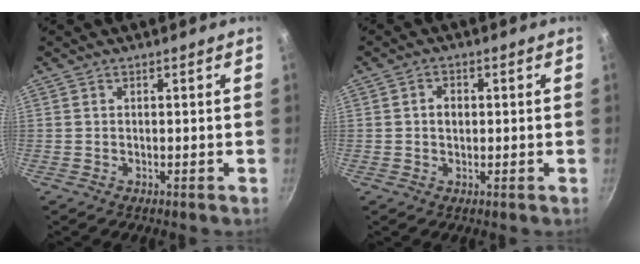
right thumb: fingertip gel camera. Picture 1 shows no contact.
{"total": 2.6, "force": [0.1, 2.0, 1.7], "torque": [-0.017, 0.006, 0.001]}